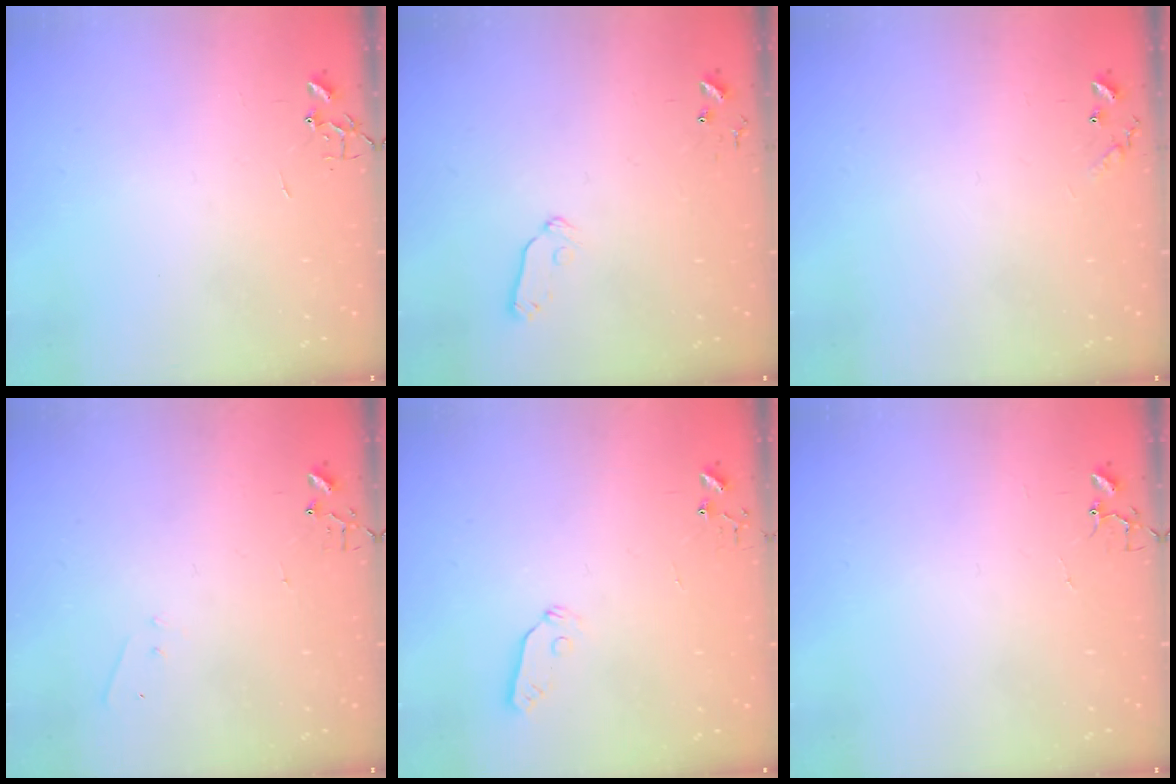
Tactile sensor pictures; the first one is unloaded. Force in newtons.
{"total": 6.8, "press": 6.7, "slide": 0.8}
{"total": 6.6, "press": 6.6, "slide": 0.5}
{"total": 4.2, "press": 4.1, "slide": 0.6}
{"total": 4.3, "press": 4.3, "slide": 0.3}
{"total": 3.7, "press": 3.7, "slide": 0.3}